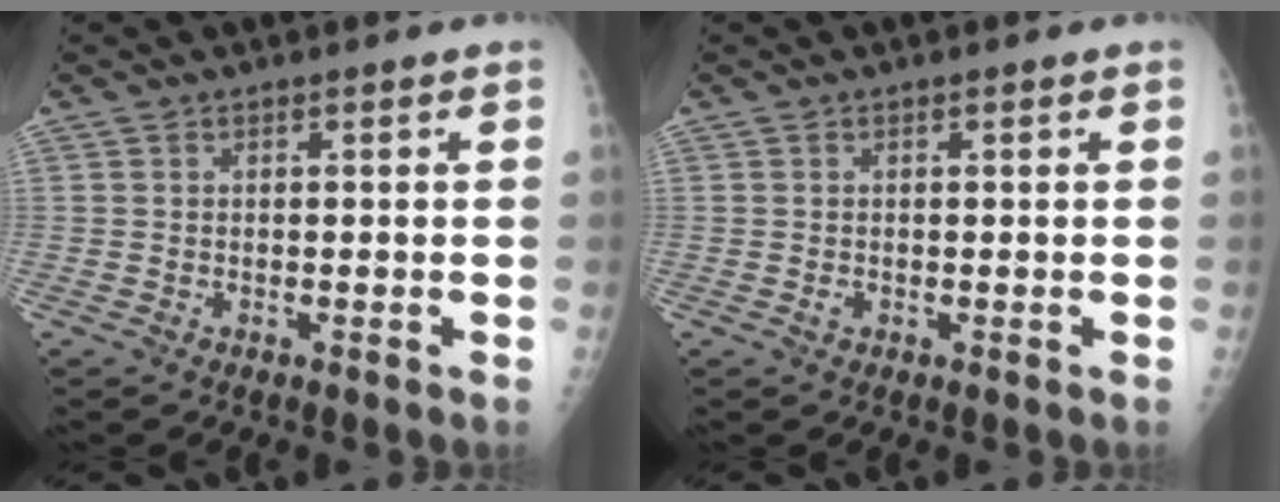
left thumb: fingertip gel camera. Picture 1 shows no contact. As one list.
[{"total": 0.7, "force": [-0.1, 0.6, 0.3], "torque": [0.000, 0.000, -0.002]}]